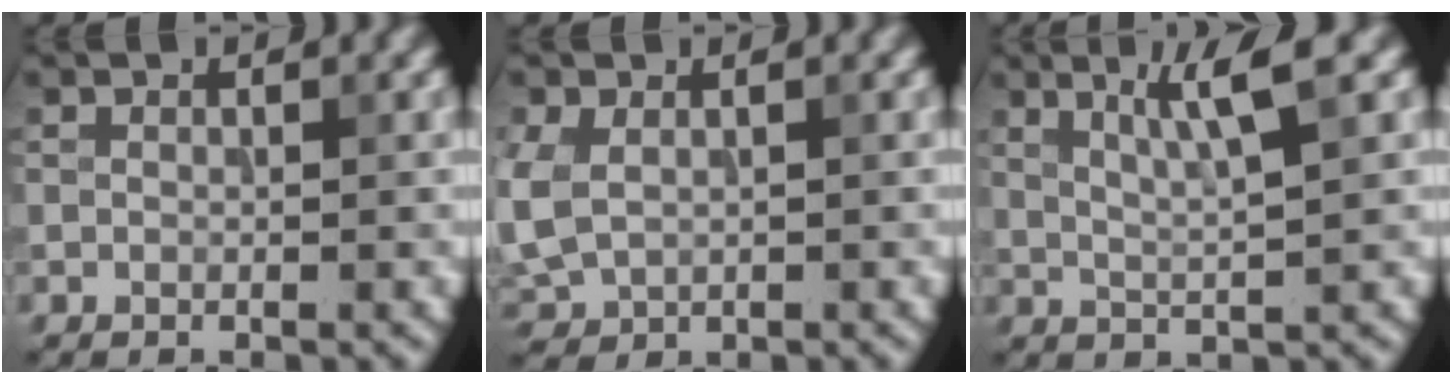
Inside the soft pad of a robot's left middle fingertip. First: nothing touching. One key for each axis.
{"total": 4.3, "fx": 0.1, "fy": 3.2, "fz": 2.8, "tx": -0.075, "ty": -0.008, "tz": 0.007}
{"total": 4.0, "fx": 1.9, "fy": 0.4, "fz": 3.6, "tx": -0.059, "ty": 0.001, "tz": 0.036}